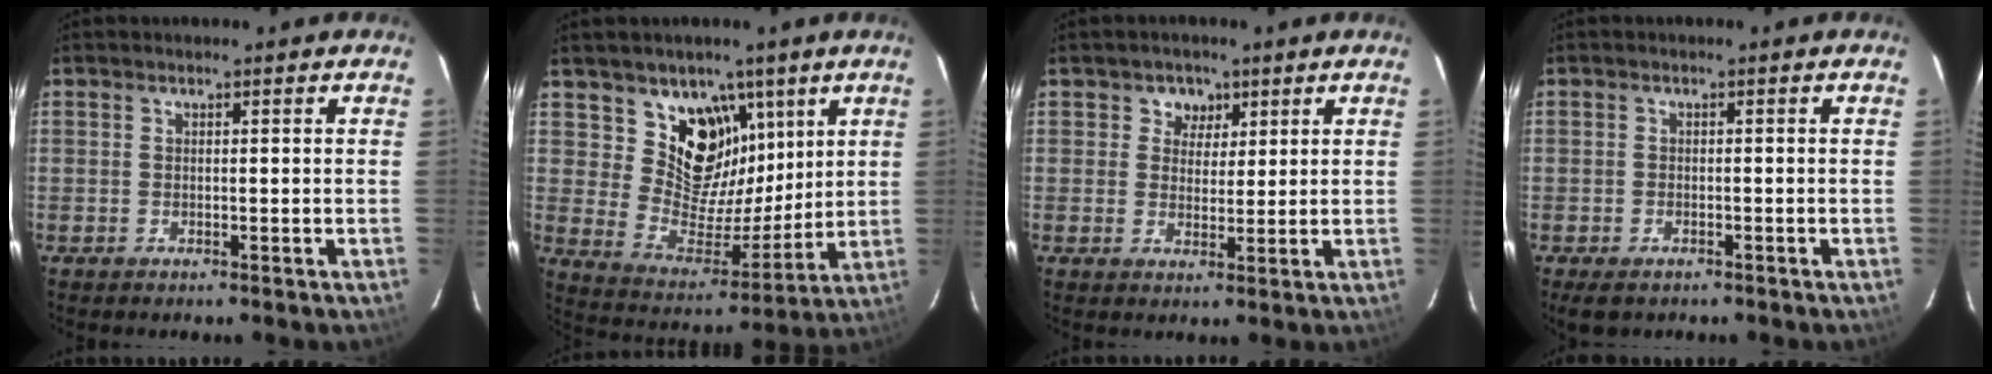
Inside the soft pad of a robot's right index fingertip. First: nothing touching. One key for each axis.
{"total": 13.9, "fx": 7.8, "fy": 10.3, "fz": 5.2, "tx": -0.094, "ty": -0.014, "tz": 0.148}
{"total": 3.9, "fx": 1.8, "fy": 3.5, "fz": 0.6, "tx": 0.007, "ty": 0.008, "tz": 0.029}
{"total": 3.3, "fx": -2.2, "fy": 1.9, "fz": 1.5, "tx": -0.033, "ty": -0.009, "tz": -0.034}